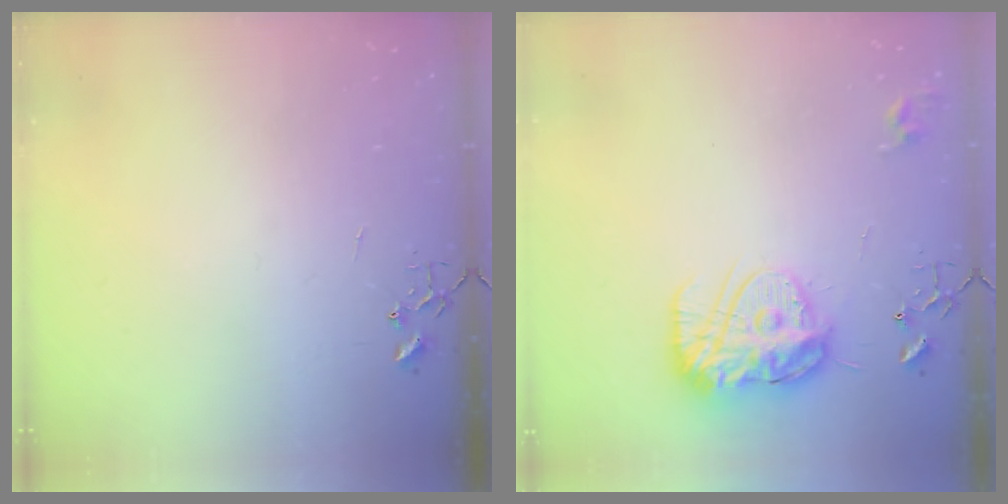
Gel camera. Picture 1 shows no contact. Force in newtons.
{"total": 14.9, "press": 14.8, "slide": 1.2}